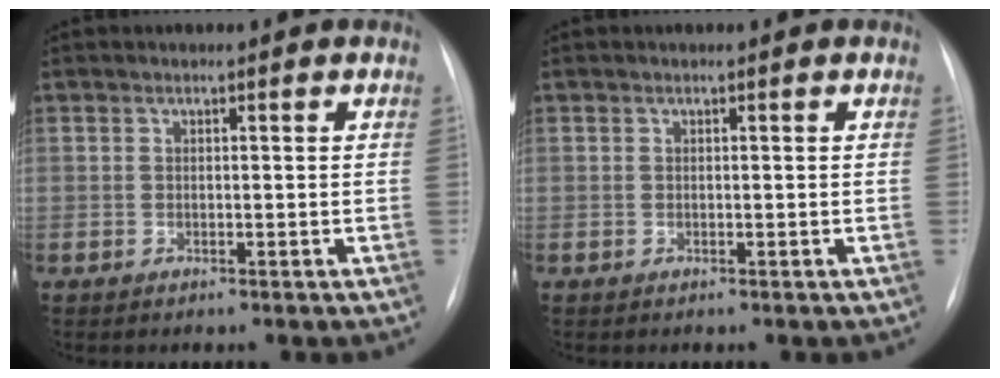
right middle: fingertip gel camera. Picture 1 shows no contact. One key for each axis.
{"total": 0.0}